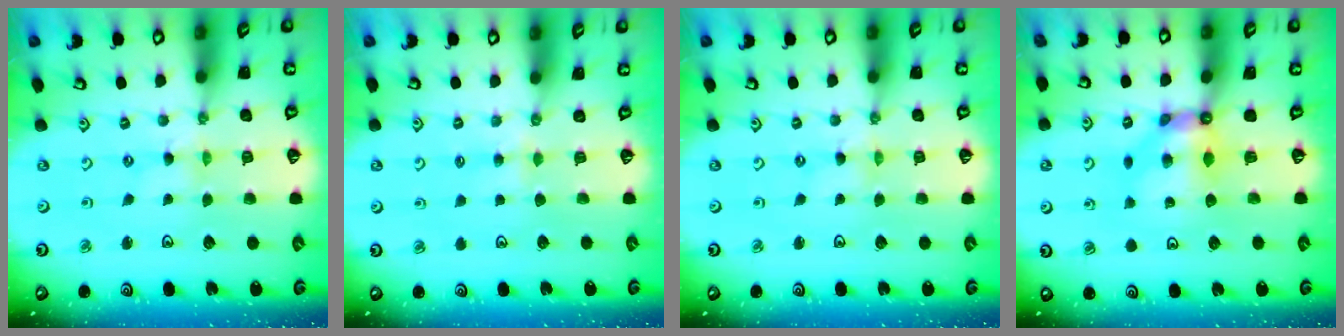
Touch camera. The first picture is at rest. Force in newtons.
{"total": 3.2, "press": 3.1, "slide": 0.5}
{"total": 0.0}
{"total": 6.5, "press": 6.5, "slide": 0.2}